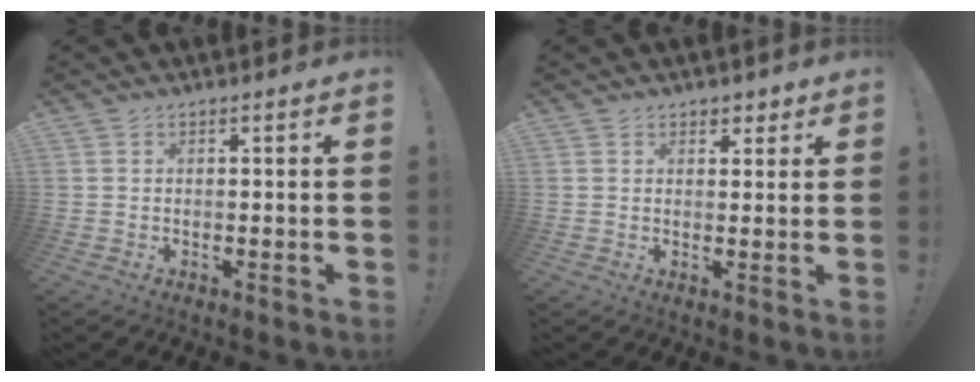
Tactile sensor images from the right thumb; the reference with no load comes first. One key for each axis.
{"total": 2.7, "fx": 1.9, "fy": 1.9, "fz": 0.6, "tx": 0.007, "ty": -0.010, "tz": 0.031}